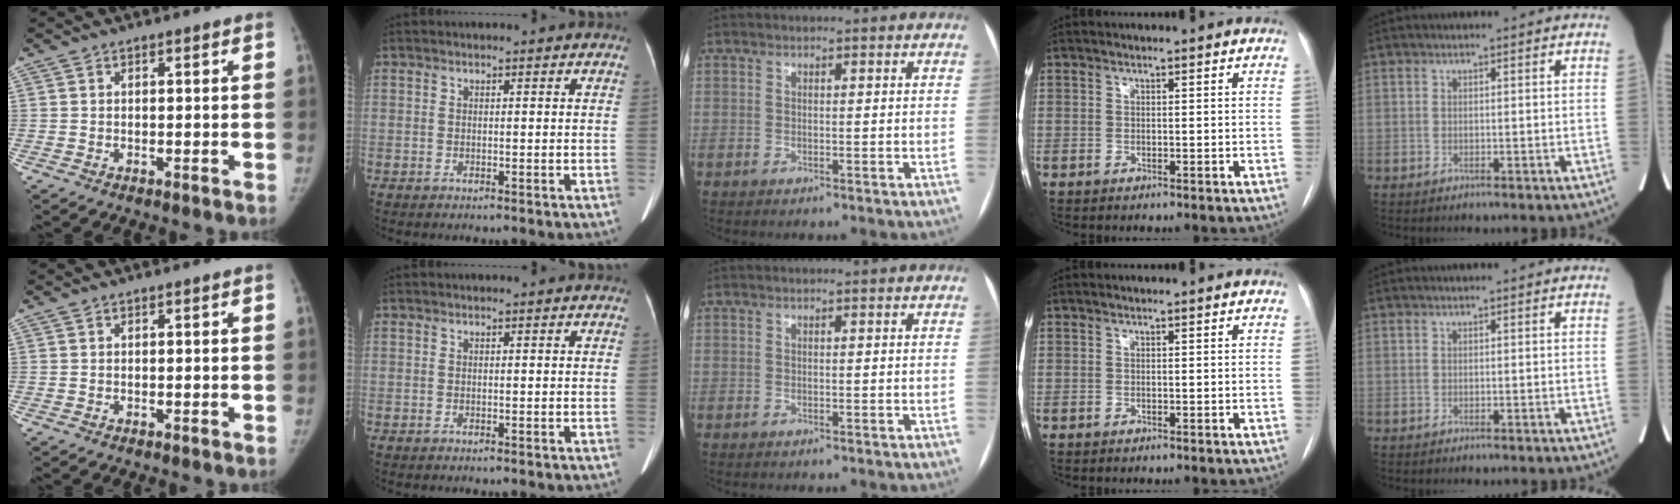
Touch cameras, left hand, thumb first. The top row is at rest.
{}